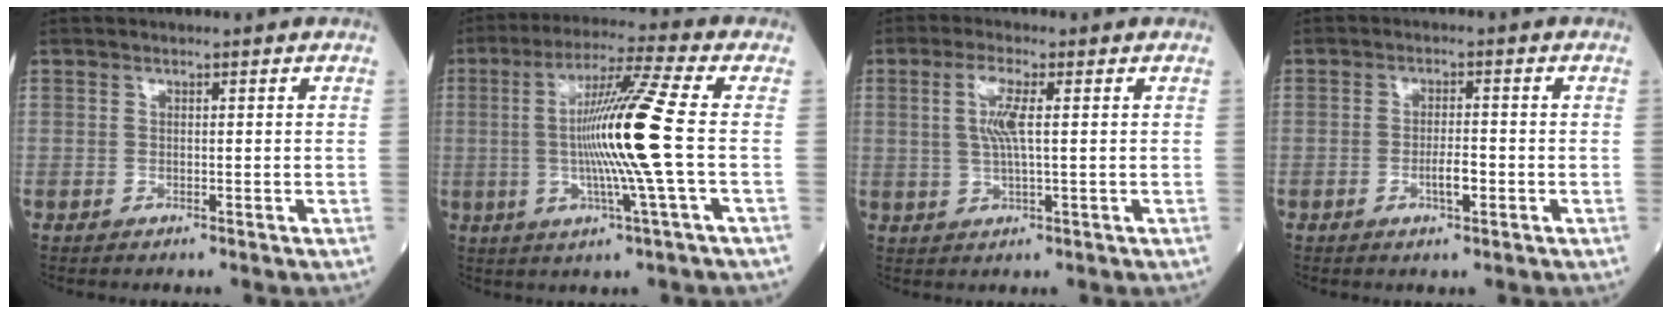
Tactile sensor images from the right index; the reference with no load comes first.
{"total": 12.9, "force": [-0.6, -2.1, 12.7], "torque": [-0.240, -0.006, -0.013]}
{"total": 4.8, "force": [1.0, 0.6, 4.7], "torque": [-0.101, 0.004, 0.019]}
{"total": 3.1, "force": [-1.2, 0.7, 2.7], "torque": [-0.047, 0.001, -0.020]}